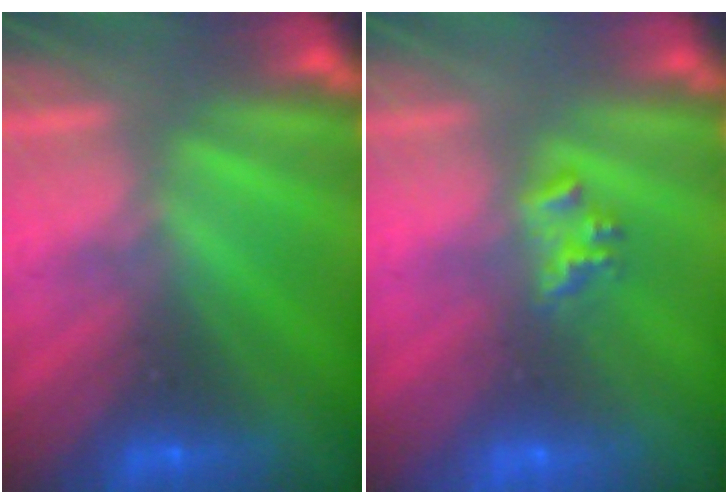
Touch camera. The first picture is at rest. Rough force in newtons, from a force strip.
{"total": 2.1}